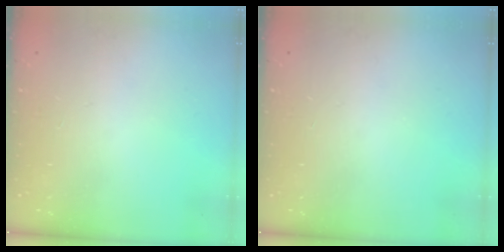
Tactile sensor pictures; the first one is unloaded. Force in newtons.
{"total": 0.0}